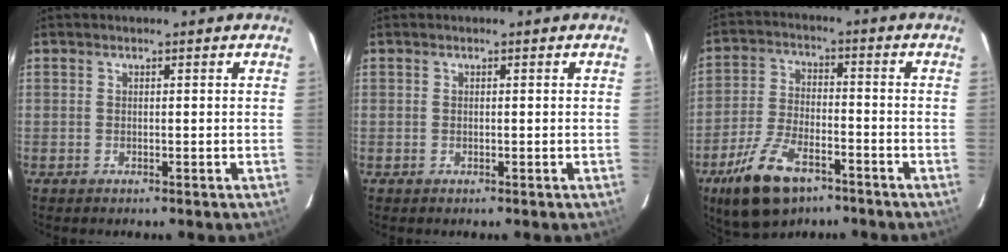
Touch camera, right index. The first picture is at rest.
{"total": 0.0}
{"total": 16.4, "force": [-10.1, 7.6, 10.4], "torque": [-0.224, -0.009, -0.183]}